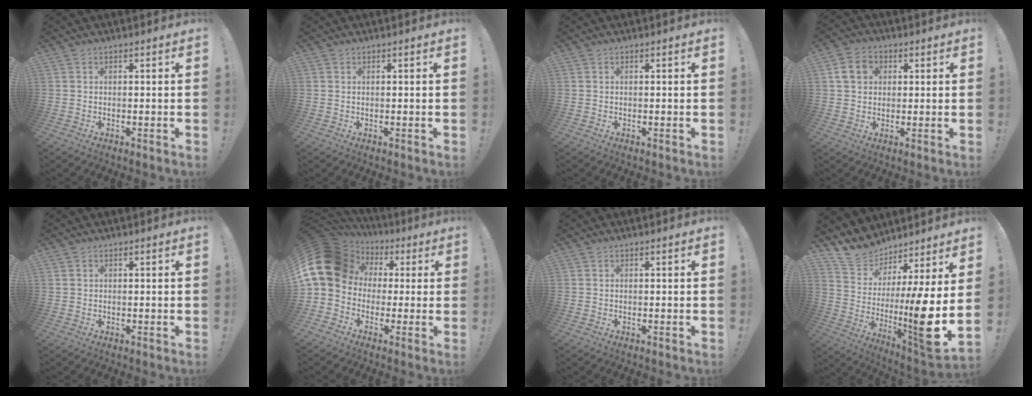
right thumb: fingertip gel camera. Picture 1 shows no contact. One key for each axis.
{"total": 0.0}
{"total": 0.0}
{"total": 7.5, "fx": 2.3, "fy": 6.2, "fz": 3.6, "tx": -0.061, "ty": 0.009, "tz": 0.048}
{"total": 0.5, "fx": 0.2, "fy": 0.5, "fz": 0.1, "tx": -0.008, "ty": 0.004, "tz": 0.005}
{"total": 17.6, "fx": 3.5, "fy": 13.9, "fz": 10.2, "tx": -0.193, "ty": -0.006, "tz": 0.076}
{"total": 0.0}
{"total": 11.2, "fx": 2.4, "fy": 1.7, "fz": 10.8, "tx": -0.187, "ty": -0.071, "tz": 0.044}